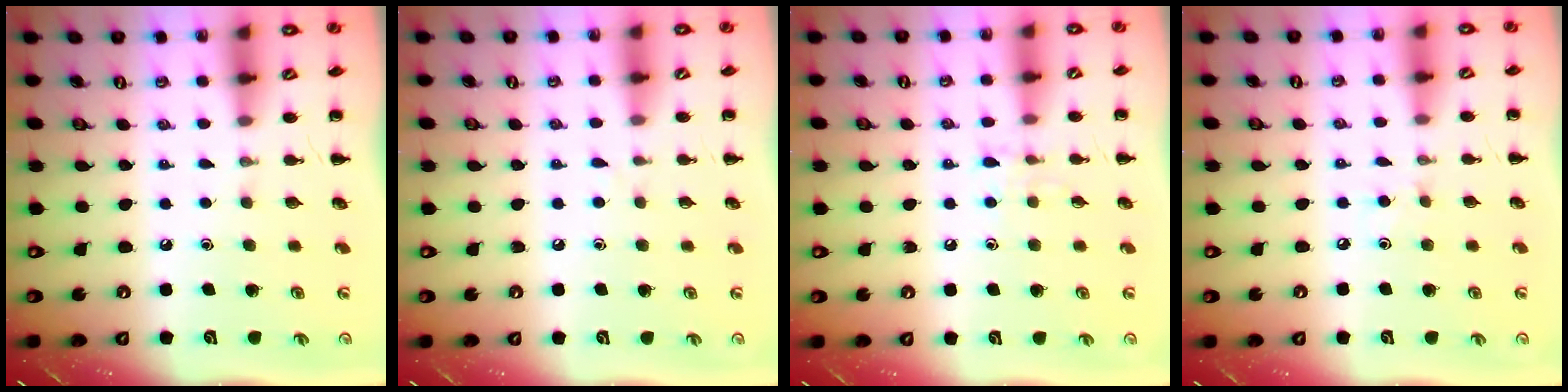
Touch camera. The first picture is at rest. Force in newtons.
{"total": 2.8, "press": 2.6, "slide": 1.0}
{"total": 5.3, "press": 5.2, "slide": 1.1}
{"total": 3.8, "press": 3.6, "slide": 1.2}